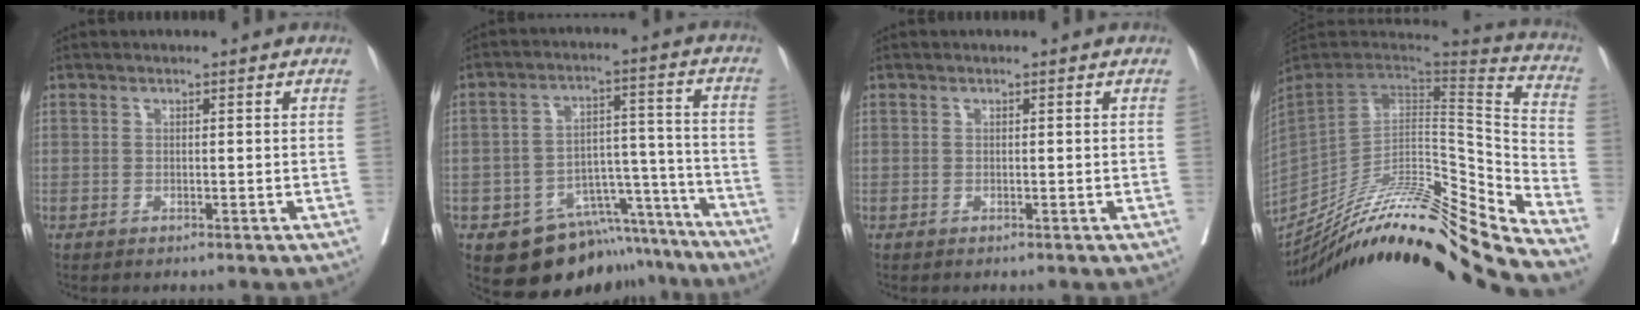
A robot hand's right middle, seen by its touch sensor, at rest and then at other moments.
{"total": 10.8, "force": [-7.8, 6.4, 3.9], "torque": [-0.021, 0.061, -0.100]}
{"total": 0.0}
{"total": 29.3, "force": [-23.9, -0.6, 16.8], "torque": [-0.223, -0.043, -0.373]}